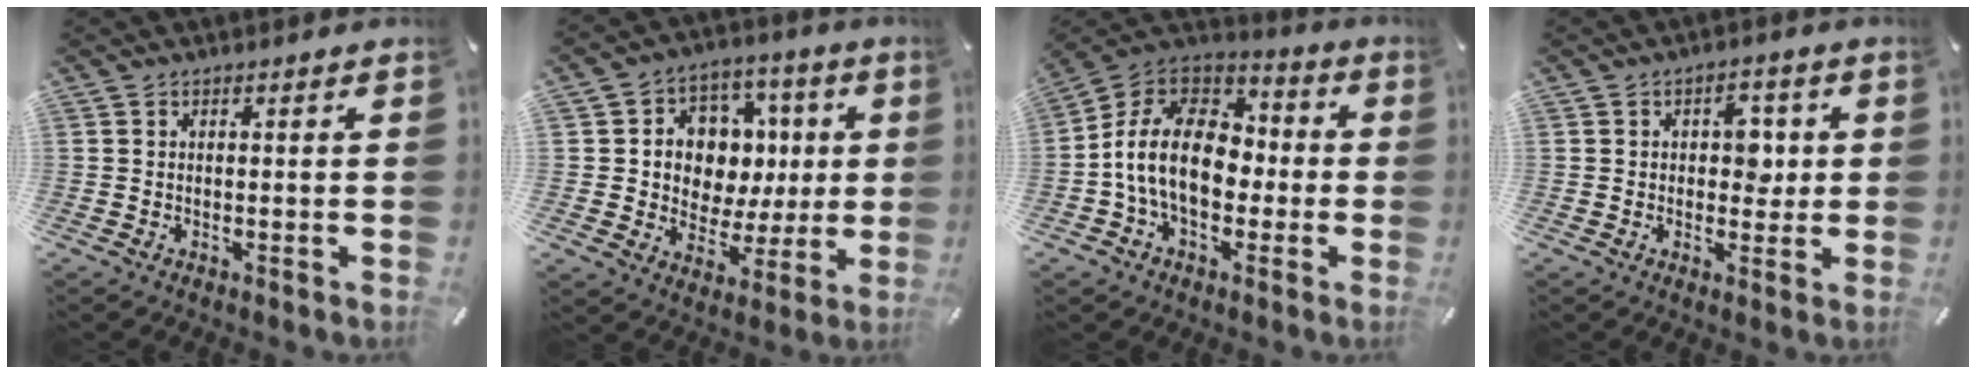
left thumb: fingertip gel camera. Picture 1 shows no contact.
{"total": 10.8, "force": [0.3, 10.4, 3.2], "torque": [-0.040, -0.009, 0.016]}
{"total": 16.1, "force": [-2.8, 11.4, 11.0], "torque": [-0.234, 0.019, -0.054]}
{"total": 5.8, "force": [0.5, 4.1, 4.1], "torque": [-0.042, -0.003, -0.001]}